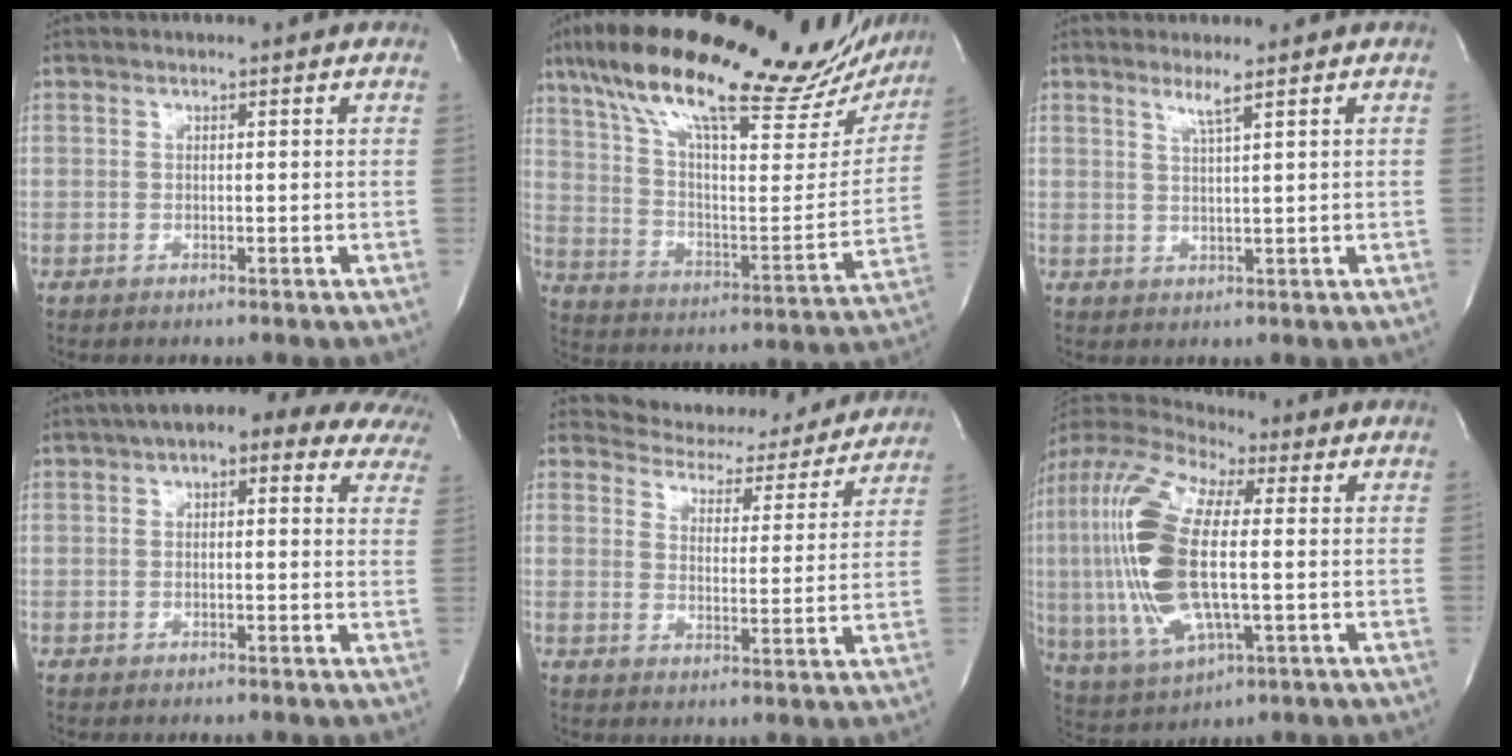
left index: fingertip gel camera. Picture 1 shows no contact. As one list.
[{"total": 32.1, "force": [25.7, 7.8, 17.6], "torque": [-0.296, 0.006, 0.357]}, {"total": 2.3, "force": [1.5, -0.7, 1.6], "torque": [-0.035, -0.010, 0.032]}, {"total": 15.4, "force": [10.9, 5.3, 9.4], "torque": [-0.118, 0.046, 0.115]}, {"total": 15.0, "force": [14.2, 4.3, 2.0], "torque": [-0.008, -0.013, 0.168]}, {"total": 18.7, "force": [0.1, 5.7, 17.8], "torque": [-0.404, 0.007, 0.002]}]